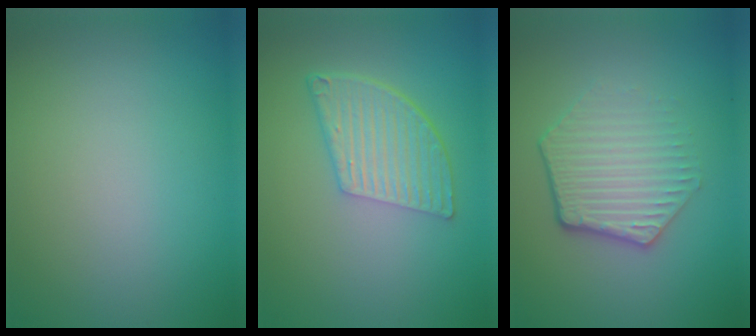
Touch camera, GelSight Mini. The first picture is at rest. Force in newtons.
{"total": 5.2, "press": 3.7, "slide": 3.6}
{"total": 4.5, "press": 3.3, "slide": 3.1}